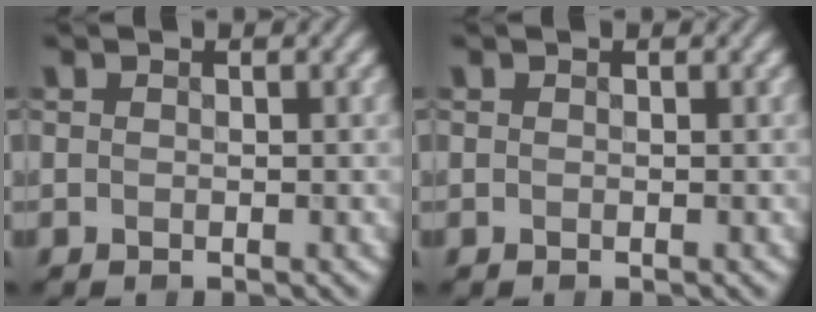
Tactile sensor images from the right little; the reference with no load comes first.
{"total": 0.0}